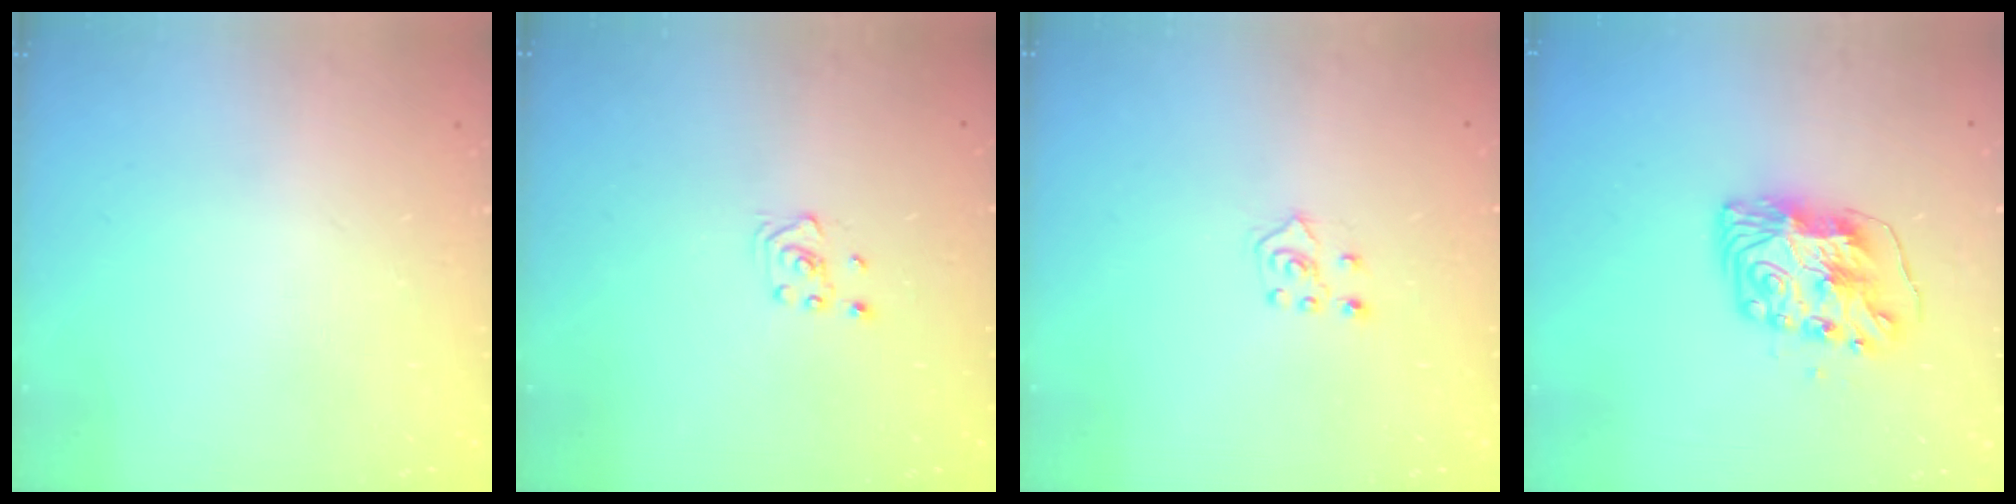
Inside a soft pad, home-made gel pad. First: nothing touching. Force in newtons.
{"total": 2.8, "press": 2.6, "slide": 1.1}
{"total": 5.0, "press": 4.9, "slide": 0.8}
{"total": 9.2, "press": 9.1, "slide": 1.1}